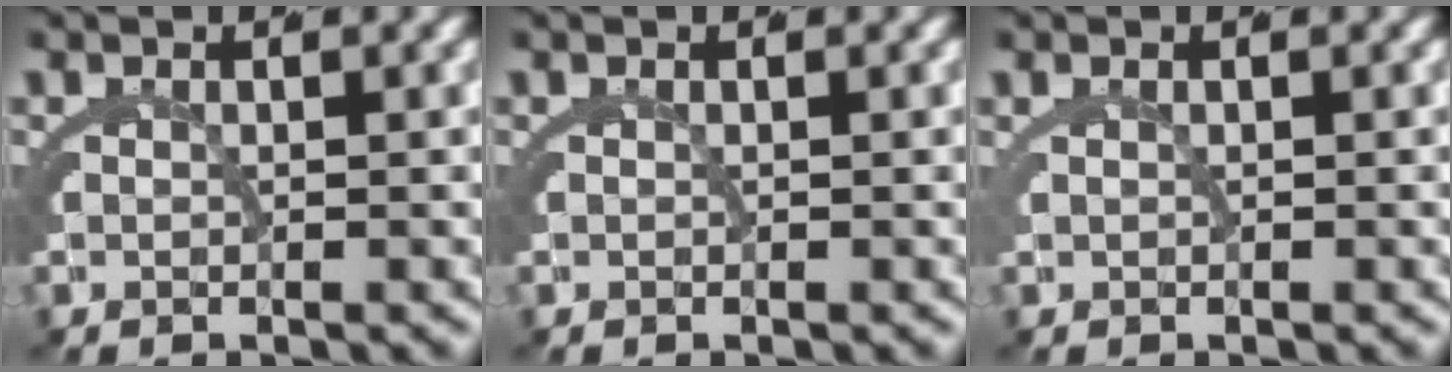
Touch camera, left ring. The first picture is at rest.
{"total": 0.0}
{"total": 0.5, "force": [0.3, 0.1, 0.5], "torque": [-0.009, 0.003, 0.006]}